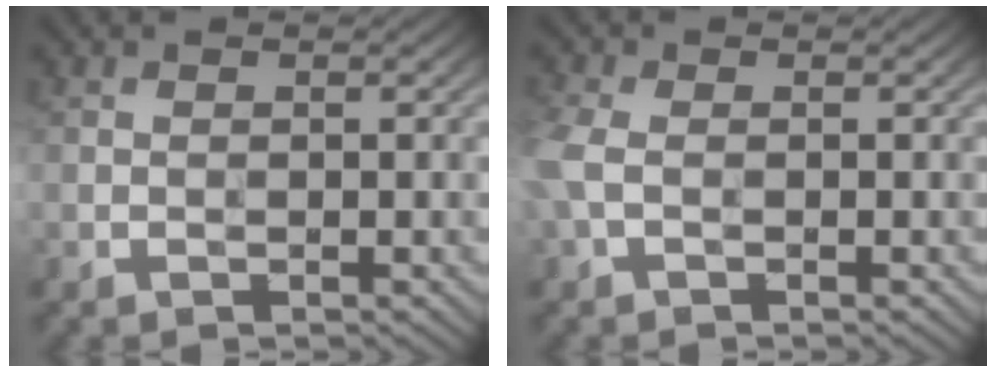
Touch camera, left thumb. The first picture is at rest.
{"total": 3.8, "force": [-0.5, 2.2, 3.0], "torque": [-0.102, 0.004, -0.020]}